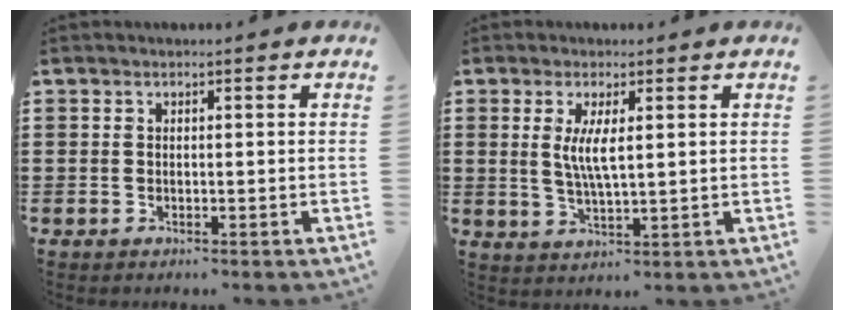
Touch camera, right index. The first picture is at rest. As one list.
[{"total": 4.7, "force": [1.2, 0.9, 4.5], "torque": [-0.087, 0.001, 0.021]}]